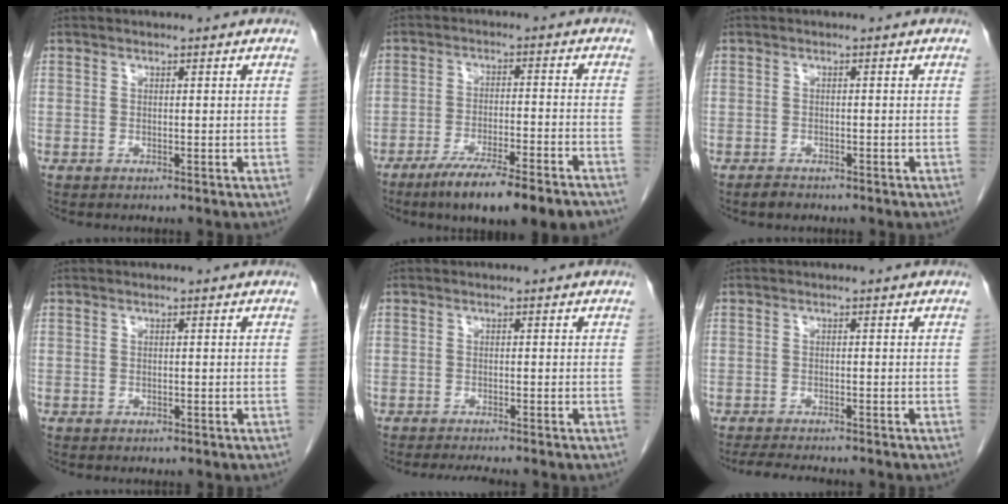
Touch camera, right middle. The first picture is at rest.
{"total": 13.3, "force": [-10.0, 1.1, 8.8], "torque": [-0.119, -0.024, -0.153]}
{"total": 1.5, "force": [-1.3, 0.6, 0.4], "torque": [-0.017, -0.003, -0.018]}
{"total": 0.0}
{"total": 3.2, "force": [-2.8, -0.3, 1.5], "torque": [-0.024, -0.010, -0.043]}
{"total": 5.3, "force": [-4.8, 0.5, 2.2], "torque": [-0.037, -0.016, -0.075]}